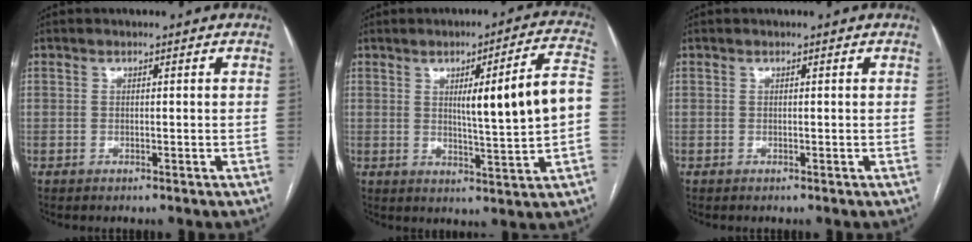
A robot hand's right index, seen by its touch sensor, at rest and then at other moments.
{"total": 11.6, "force": [0.9, -0.2, 11.6], "torque": [-0.166, 0.010, 0.017]}
{"total": 0.0}